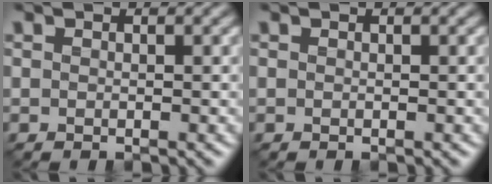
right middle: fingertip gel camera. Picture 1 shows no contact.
{"total": 0.0}